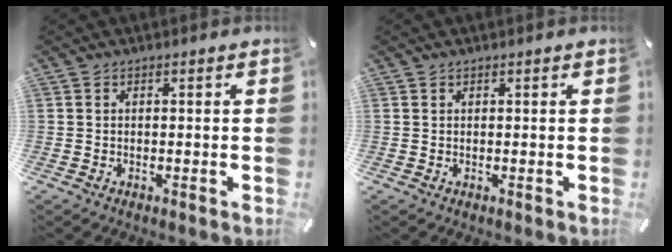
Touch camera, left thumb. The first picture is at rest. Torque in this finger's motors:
{"motor_torque": [0.11, 0.02, 0.12, -0.04, -0.01]}